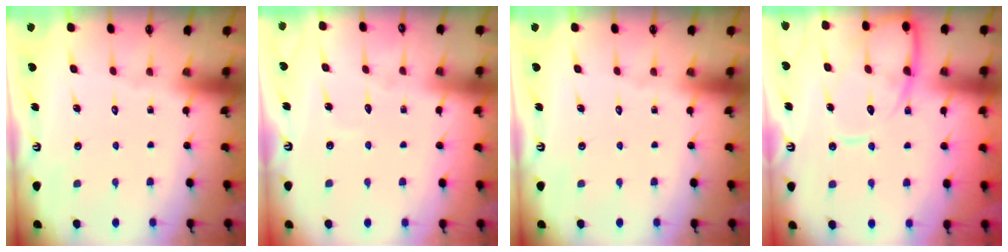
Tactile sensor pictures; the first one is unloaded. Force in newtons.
{"total": 2.5, "press": 2.5, "slide": 0.3}
{"total": 0.0}
{"total": 11.5, "press": 11.4, "slide": 1.2}